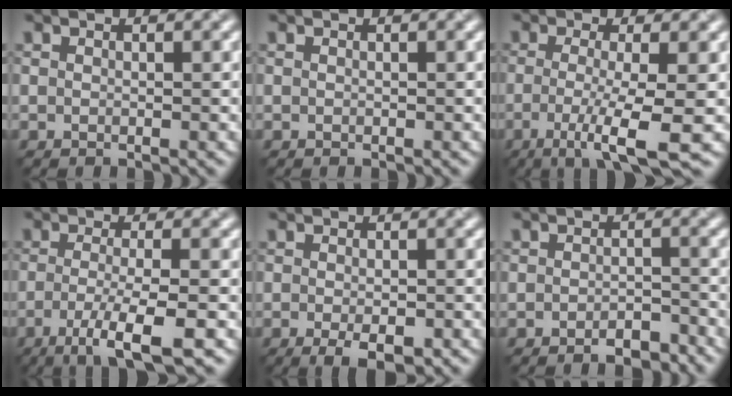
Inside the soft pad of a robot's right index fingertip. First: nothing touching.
{"total": 0.0}
{"total": 5.8, "force": [-2.0, 1.0, 5.3], "torque": [-0.095, -0.008, -0.030]}
{"total": 5.5, "force": [-3.0, 0.8, 4.6], "torque": [-0.082, 0.000, -0.049]}
{"total": 3.0, "force": [-1.9, 0.4, 2.3], "torque": [-0.044, -0.001, -0.014]}
{"total": 2.2, "force": [-2.1, 0.1, 0.6], "torque": [-0.012, 0.008, -0.025]}